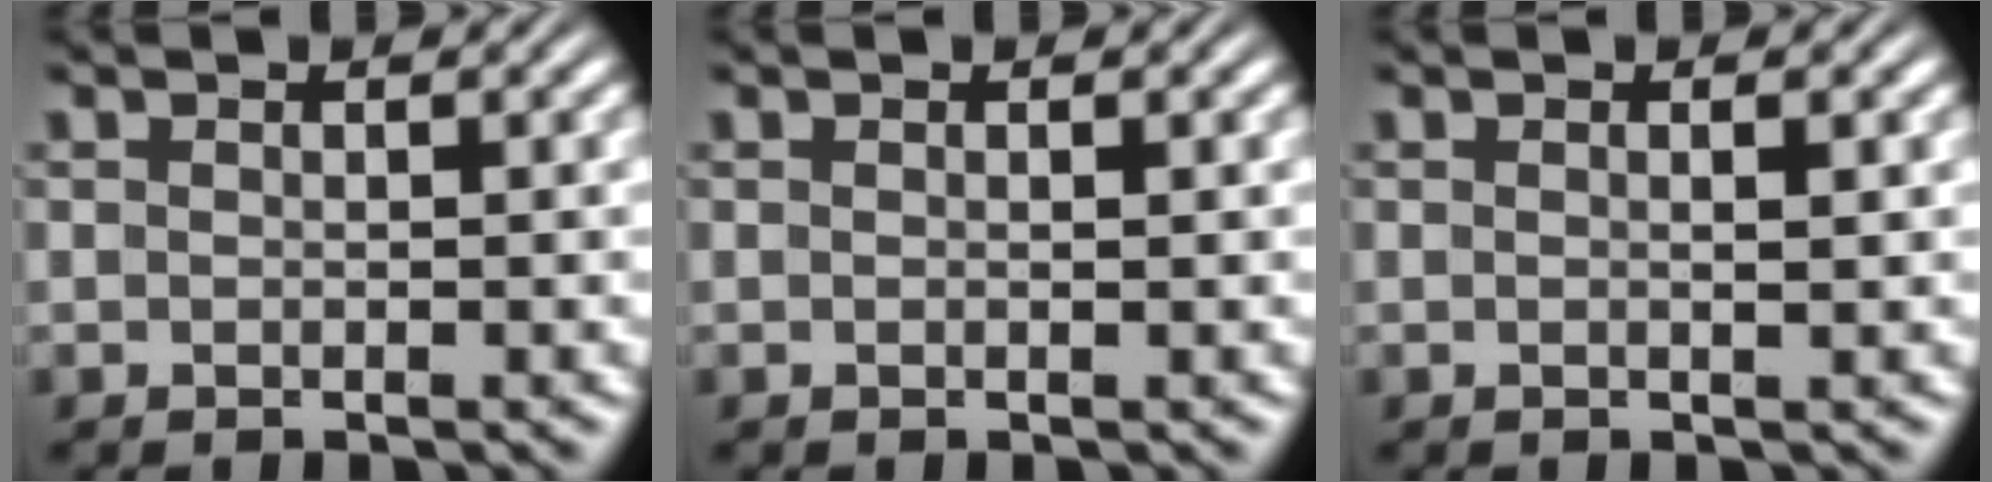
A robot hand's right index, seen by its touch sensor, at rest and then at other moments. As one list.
[{"total": 0.0}, {"total": 0.8, "force": [0.2, -0.2, 0.8], "torque": [-0.010, 0.001, 0.001]}]